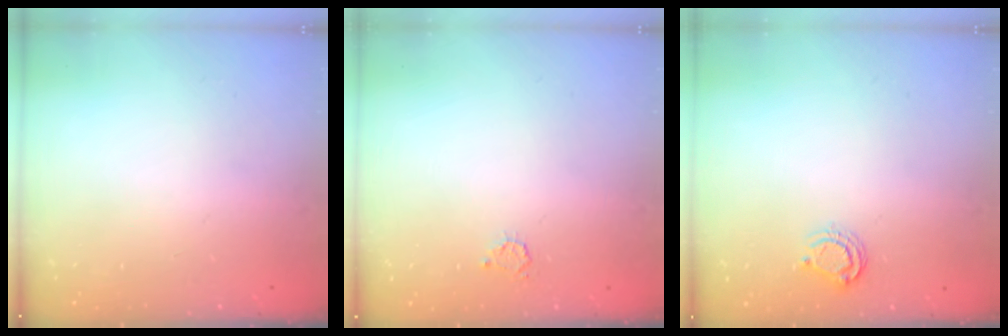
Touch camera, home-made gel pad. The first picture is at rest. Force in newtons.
{"total": 3.0, "press": 3.0, "slide": 0.4}
{"total": 5.7, "press": 5.7, "slide": 0.5}